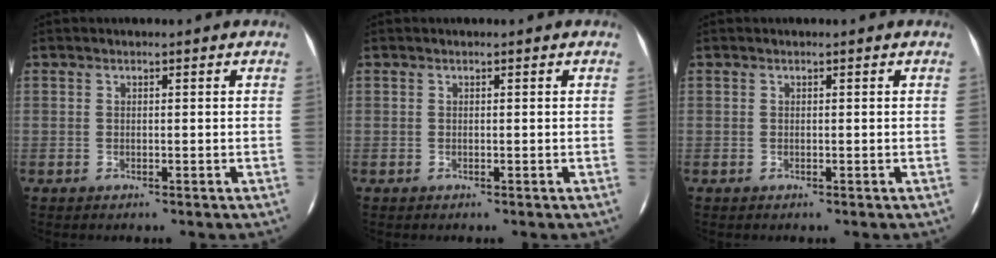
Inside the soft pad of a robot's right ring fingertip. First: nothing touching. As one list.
[{"total": 0.0}, {"total": 0.0}]